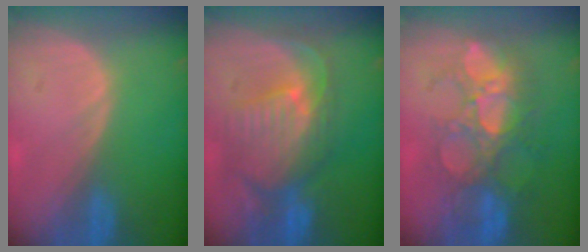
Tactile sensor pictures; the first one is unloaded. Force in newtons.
{"total": 10.5, "press": 9.3, "slide": 4.8}
{"total": 10.1, "press": 9.2, "slide": 4.0}